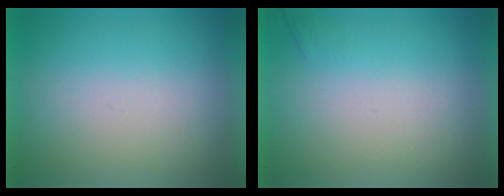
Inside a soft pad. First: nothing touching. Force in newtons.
{"total": 1.1}